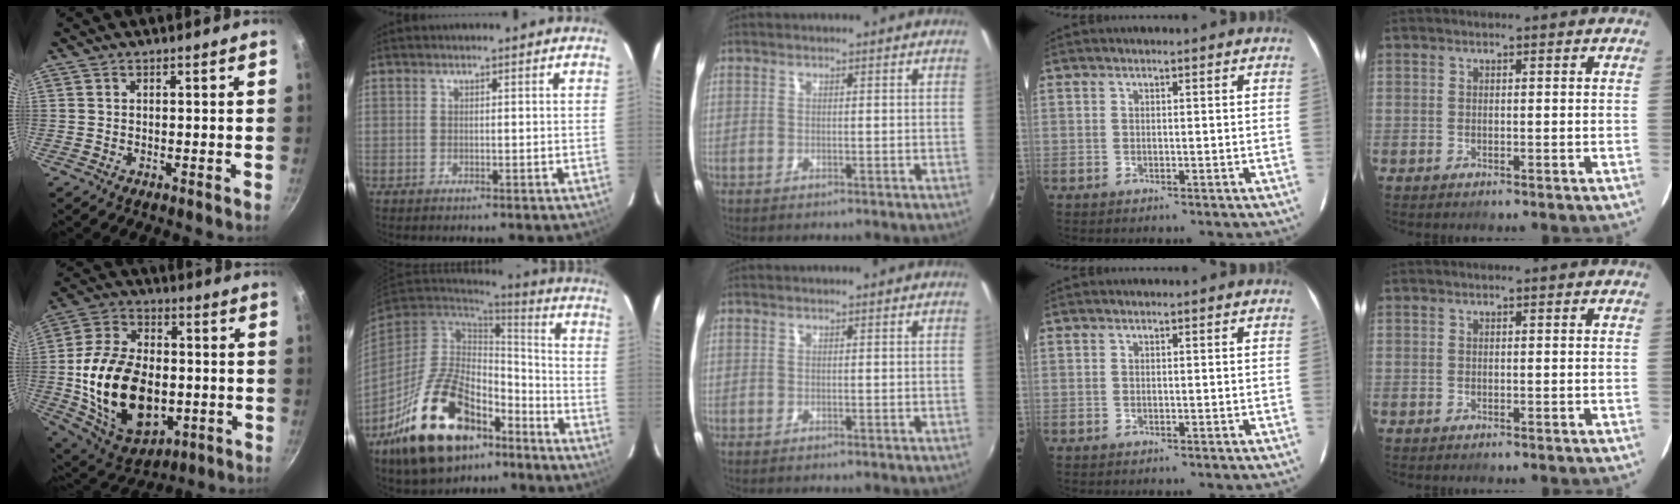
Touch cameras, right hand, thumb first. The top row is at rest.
{"thumb": {"total": 24.2, "force": [-2.9, 15.7, 18.3], "torque": [-0.315, 0.015, -0.035]}, "index": {"total": 23.3, "force": [-12.9, 12.9, 14.6], "torque": [-0.290, -0.002, -0.198]}}